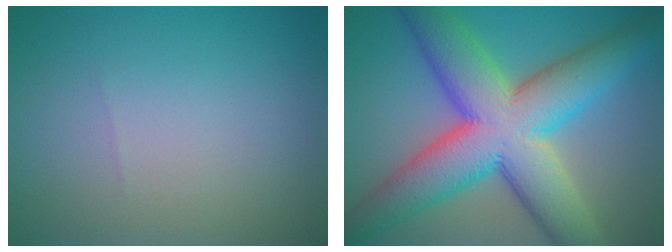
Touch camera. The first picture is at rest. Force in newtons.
{"total": 13.2, "press": 13.2, "slide": 0.4}